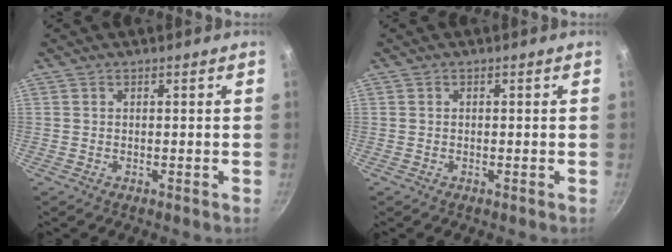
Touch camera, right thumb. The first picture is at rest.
{"total": 0.0}